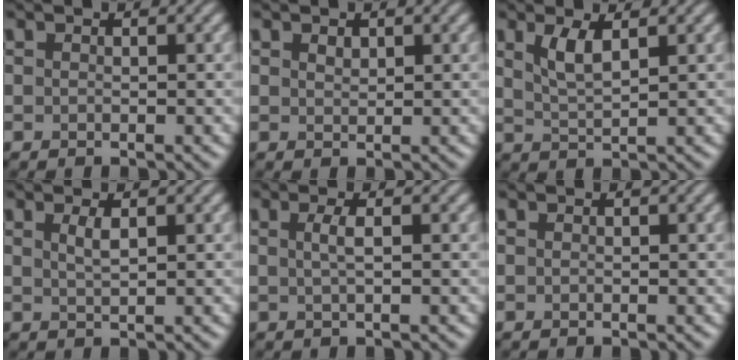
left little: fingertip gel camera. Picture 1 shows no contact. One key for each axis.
{"total": 0.9, "fx": 0.6, "fy": 0.5, "fz": 0.4, "tx": -0.009, "ty": 0.000, "tz": 0.012}
{"total": 2.7, "fx": 1.3, "fy": 0.8, "fz": 2.2, "tx": -0.046, "ty": -0.003, "tz": 0.028}
{"total": 1.4, "fx": 0.6, "fy": 0.4, "fz": 1.2, "tx": -0.025, "ty": 0.001, "tz": 0.012}
{"total": 1.5, "fx": 0.2, "fy": 0.4, "fz": 1.5, "tx": -0.029, "ty": 0.003, "tz": 0.002}
{"total": 0.0}